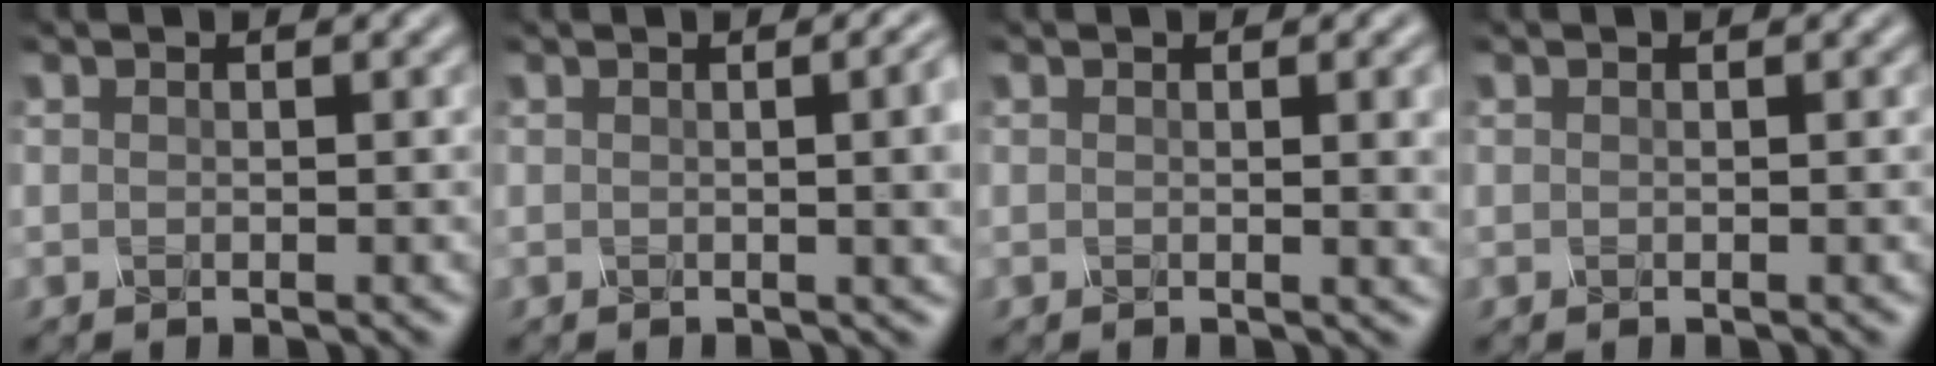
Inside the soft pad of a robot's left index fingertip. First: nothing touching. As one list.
[{"total": 6.0, "force": [0.3, 2.6, 5.4], "torque": [-0.028, 0.011, 0.001]}, {"total": 3.5, "force": [0.4, 1.2, 3.2], "torque": [-0.028, 0.004, 0.003]}, {"total": 0.0}]